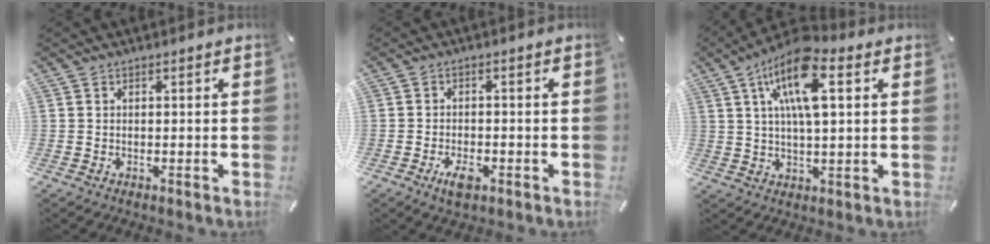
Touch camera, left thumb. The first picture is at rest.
{"total": 4.0, "force": [-2.1, 2.0, 2.7], "torque": [-0.054, 0.005, -0.038]}
{"total": 13.8, "force": [5.5, 5.2, 11.5], "torque": [-0.222, -0.004, 0.094]}